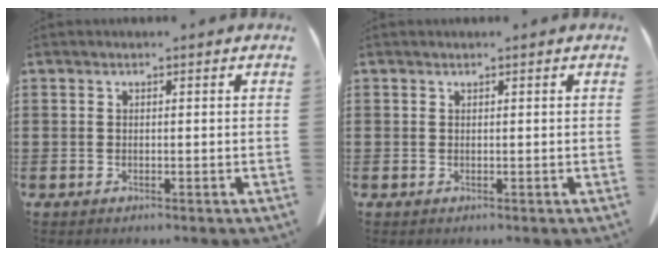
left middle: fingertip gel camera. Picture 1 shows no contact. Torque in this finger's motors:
{"motor_torque": [-1.00, 1.14, -0.42, -0.07]}